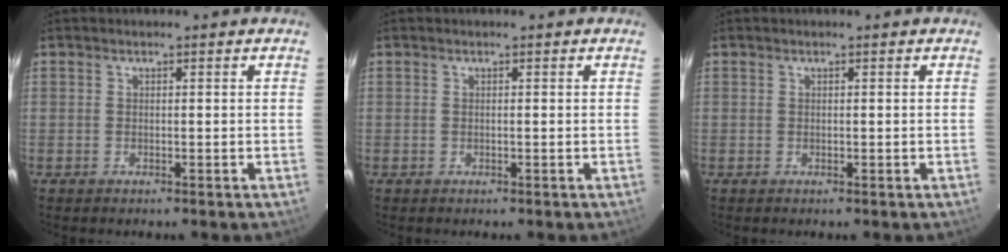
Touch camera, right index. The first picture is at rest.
{"total": 0.0}
{"total": 0.0}